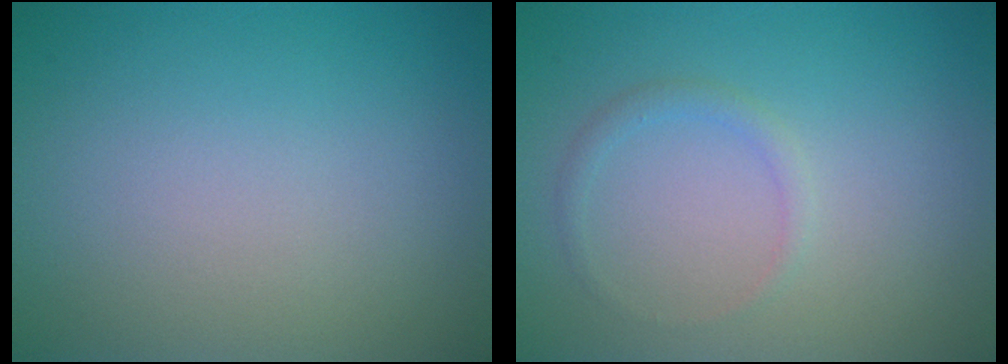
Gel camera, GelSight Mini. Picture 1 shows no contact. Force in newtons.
{"total": 1.1, "press": 1.1, "slide": 0.1}